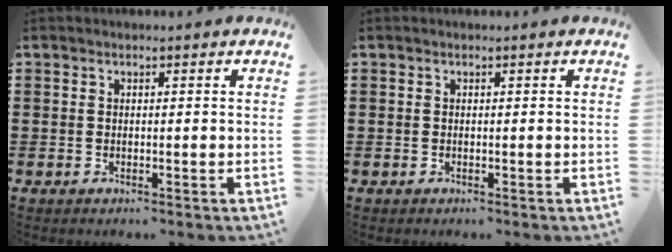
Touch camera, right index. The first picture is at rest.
{"total": 0.0}